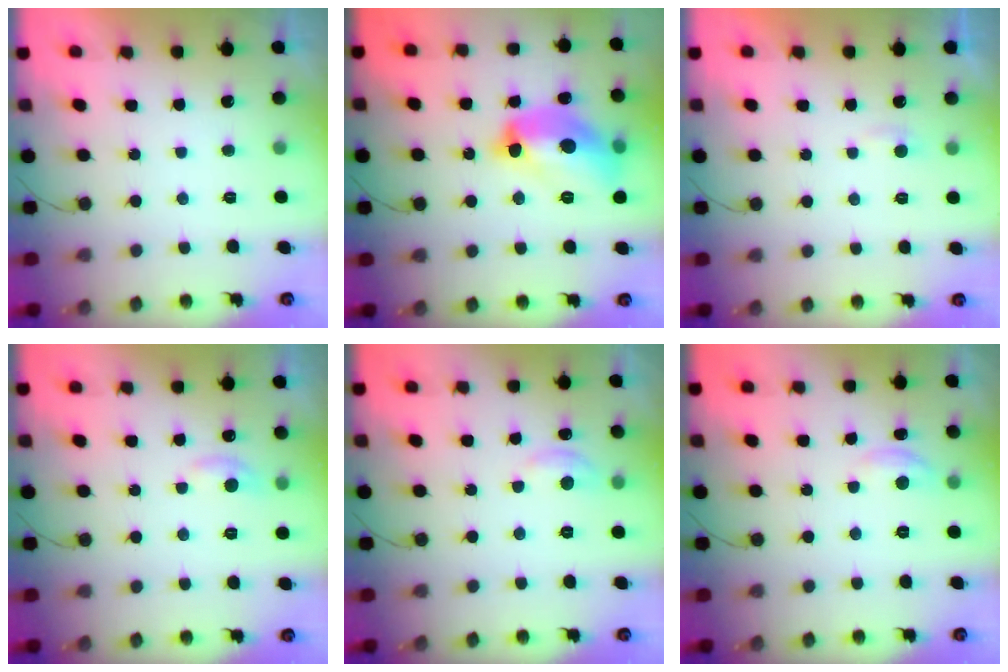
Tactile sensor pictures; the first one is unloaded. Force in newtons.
{"total": 16.2, "press": 16.2, "slide": 1.4}
{"total": 2.2, "press": 2.2, "slide": 0.2}
{"total": 5.2, "press": 5.1, "slide": 0.7}
{"total": 4.9, "press": 4.9, "slide": 0.6}
{"total": 3.3, "press": 3.3, "slide": 0.2}